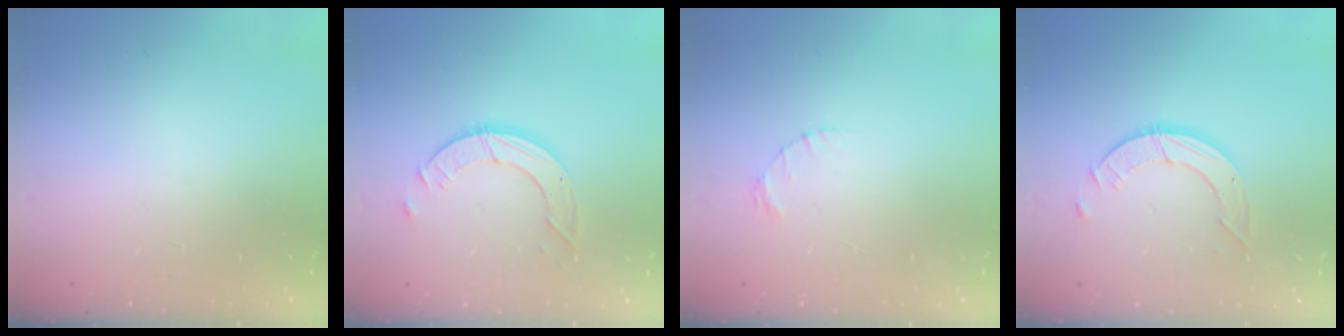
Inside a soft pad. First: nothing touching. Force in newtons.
{"total": 6.0, "press": 6.0, "slide": 0.5}
{"total": 1.4, "press": 1.4, "slide": 0.2}
{"total": 4.2, "press": 4.2, "slide": 0.2}